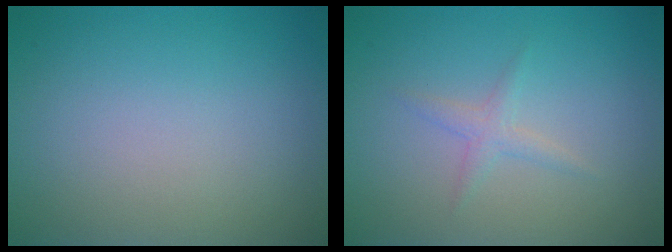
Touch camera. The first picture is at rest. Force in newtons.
{"total": 1.2, "press": 1.2, "slide": 0.0}